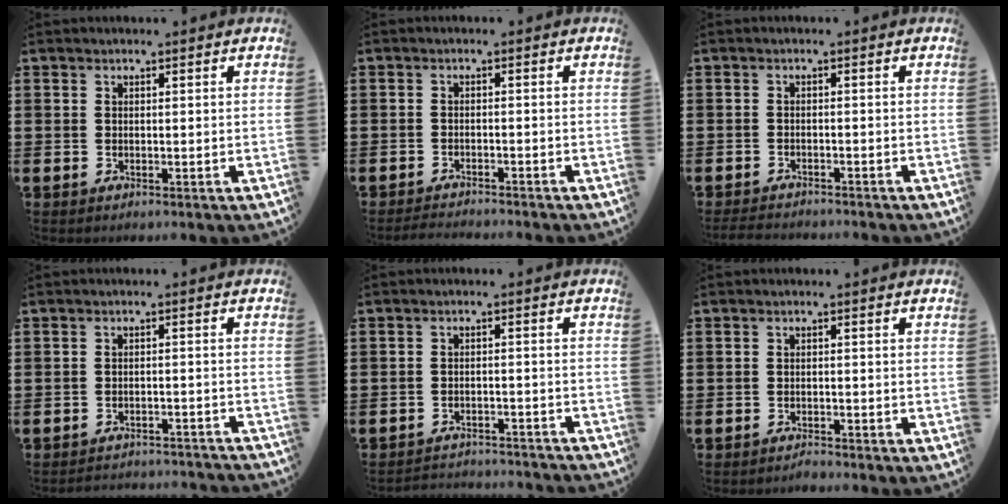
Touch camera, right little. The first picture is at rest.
{"total": 1.6, "force": [-1.6, -0.1, 0.2], "torque": [-0.004, 0.002, -0.031]}
{"total": 1.7, "force": [-1.7, 0.0, 0.2], "torque": [-0.005, 0.002, -0.035]}
{"total": 2.2, "force": [-2.2, -0.1, -0.1], "torque": [-0.003, 0.004, -0.049]}
{"total": 2.5, "force": [-2.5, 0.0, -0.2], "torque": [-0.003, 0.003, -0.054]}
{"total": 1.2, "force": [-1.2, 0.1, 0.1], "torque": [-0.006, 0.000, -0.024]}